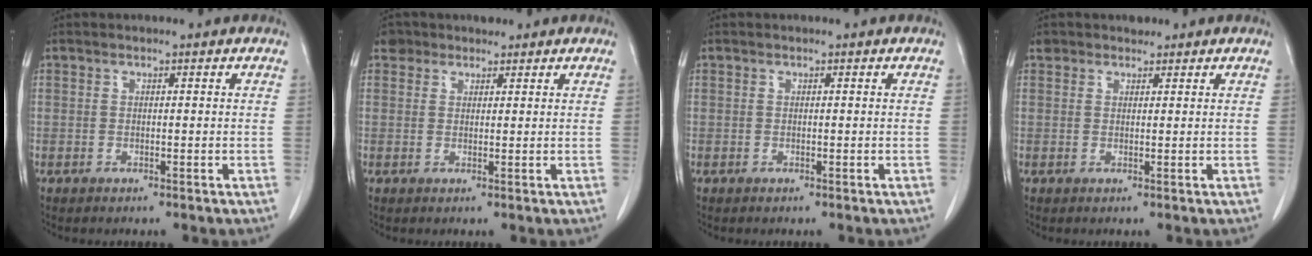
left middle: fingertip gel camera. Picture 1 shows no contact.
{"total": 2.6, "force": [1.8, 1.9, 0.0], "torque": [0.006, 0.015, 0.025]}
{"total": 0.0}
{"total": 1.6, "force": [1.2, 1.0, -0.1], "torque": [0.006, 0.009, 0.017]}